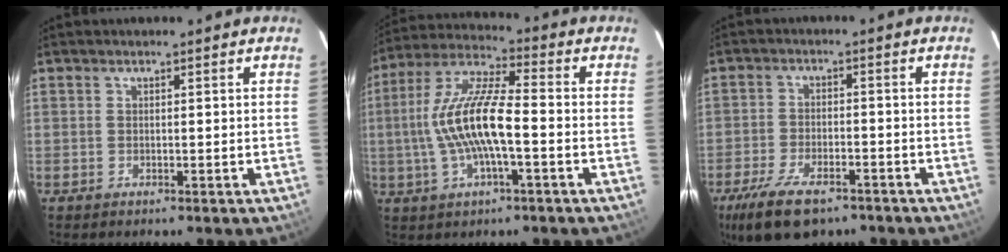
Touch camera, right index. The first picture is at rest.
{"total": 13.7, "force": [-2.0, 3.2, 13.2], "torque": [-0.267, 0.008, -0.041]}
{"total": 12.9, "force": [-8.8, 5.4, 7.7], "torque": [-0.175, -0.025, -0.151]}